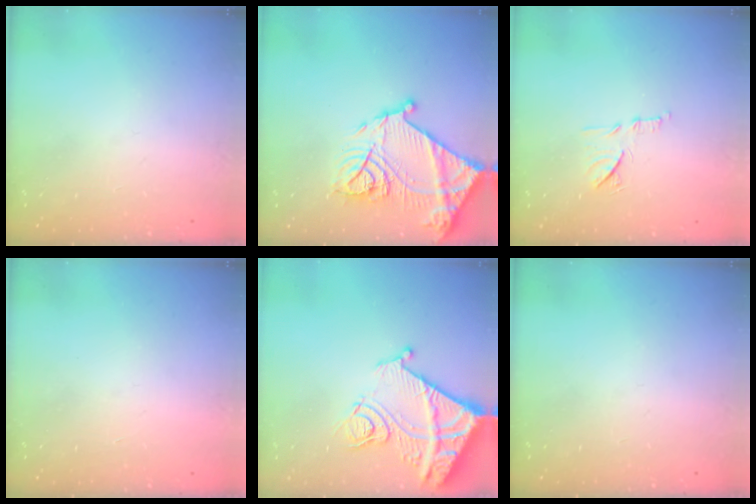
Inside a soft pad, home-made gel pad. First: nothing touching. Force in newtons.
{"total": 20.6, "press": 20.5, "slide": 1.8}
{"total": 9.6, "press": 9.6, "slide": 0.3}
{"total": 1.5, "press": 1.5, "slide": 0.1}
{"total": 14.7, "press": 14.6, "slide": 1.7}
{"total": 0.0}